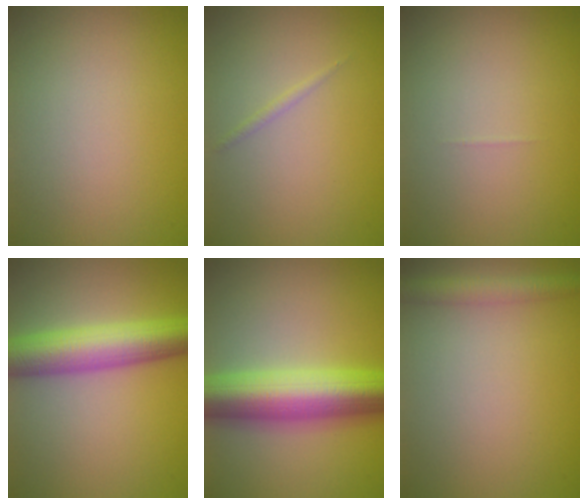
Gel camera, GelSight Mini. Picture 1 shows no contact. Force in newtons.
{"total": 0.6, "press": 0.6, "slide": 0.0}
{"total": 0.0}
{"total": 7.2, "press": 7.2, "slide": 0.2}
{"total": 9.7, "press": 9.7, "slide": 0.3}
{"total": 2.4, "press": 2.4, "slide": 0.1}